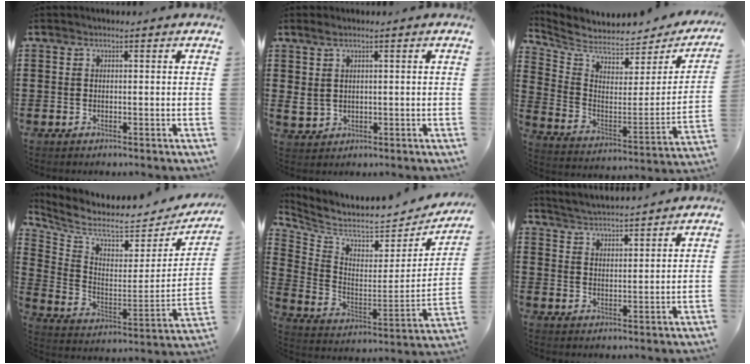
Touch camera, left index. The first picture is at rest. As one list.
[{"total": 2.4, "force": [0.8, 1.5, 1.6], "torque": [-0.036, 0.004, 0.015]}, {"total": 4.5, "force": [4.2, 0.9, 1.2], "torque": [-0.053, -0.053, 0.068]}, {"total": 5.7, "force": [5.2, 0.3, 2.2], "torque": [-0.072, -0.059, 0.085]}, {"total": 5.3, "force": [4.9, 0.5, 1.9], "torque": [-0.067, -0.059, 0.077]}, {"total": 3.3, "force": [3.3, -0.5, -0.1], "torque": [-0.012, -0.019, 0.056]}]